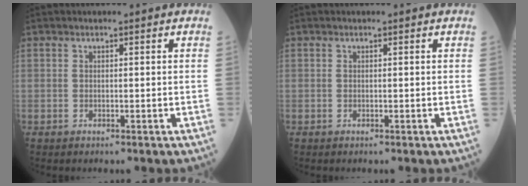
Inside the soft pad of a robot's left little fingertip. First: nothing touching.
{"total": 0.0}